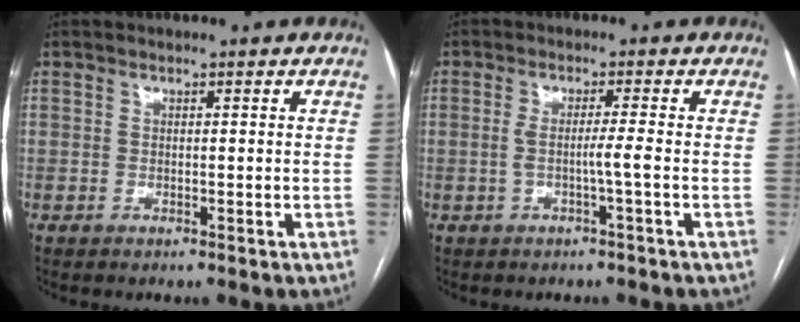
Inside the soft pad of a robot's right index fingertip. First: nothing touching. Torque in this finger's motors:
{"motor_torque": [0.63, -0.01, 0.22, 0.07]}